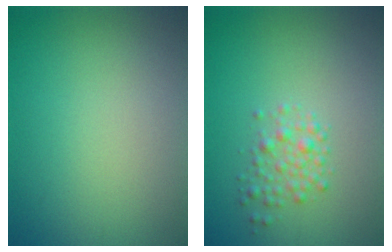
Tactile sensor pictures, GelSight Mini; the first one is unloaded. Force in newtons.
{"total": 2.0, "press": 2.0, "slide": 0.0}